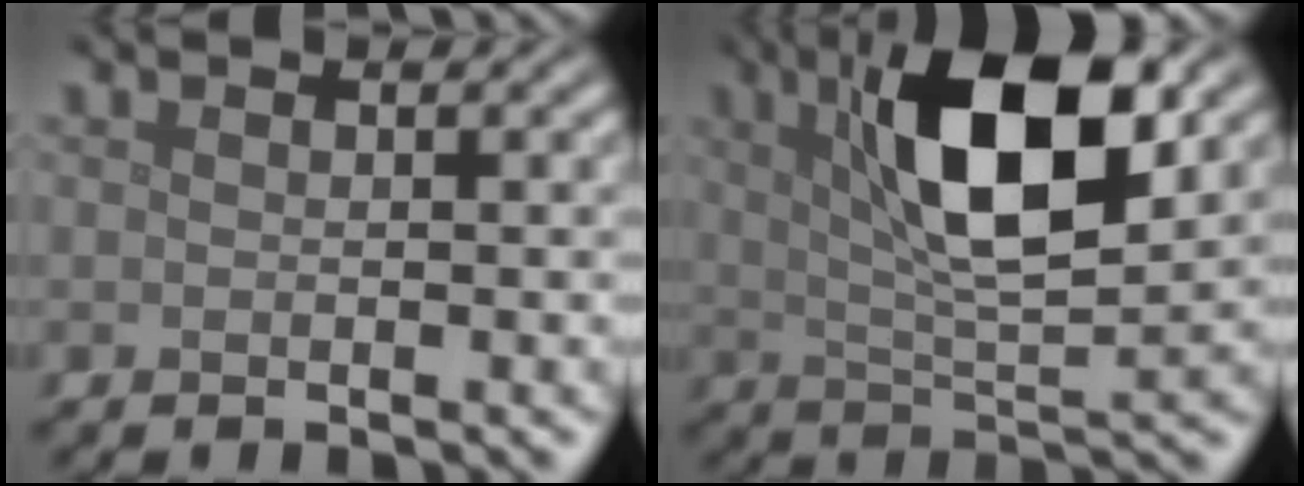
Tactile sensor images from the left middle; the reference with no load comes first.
{"total": 10.3, "force": [3.4, 3.1, 9.2], "torque": [-0.157, 0.010, 0.055]}